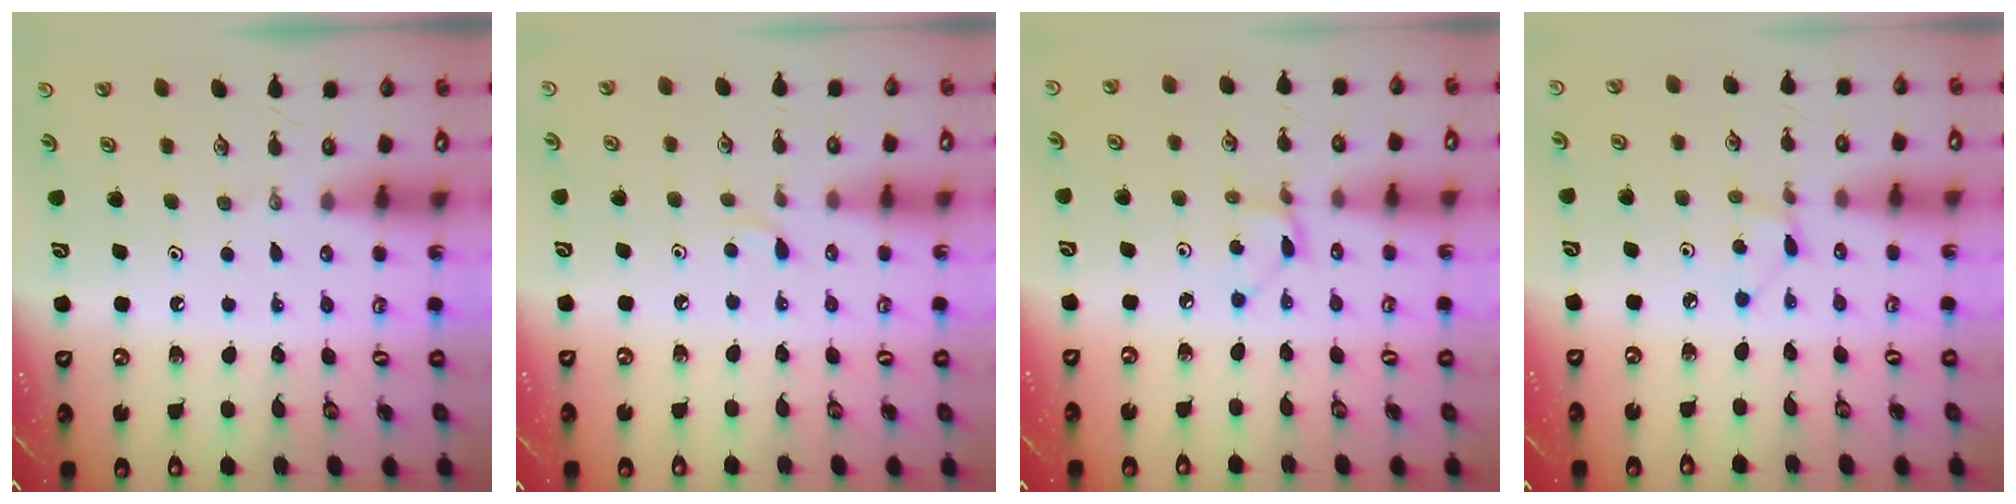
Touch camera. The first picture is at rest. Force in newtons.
{"total": 3.2, "press": 3.1, "slide": 0.4}
{"total": 1.8, "press": 1.8, "slide": 0.3}
{"total": 2.7, "press": 2.7, "slide": 0.3}